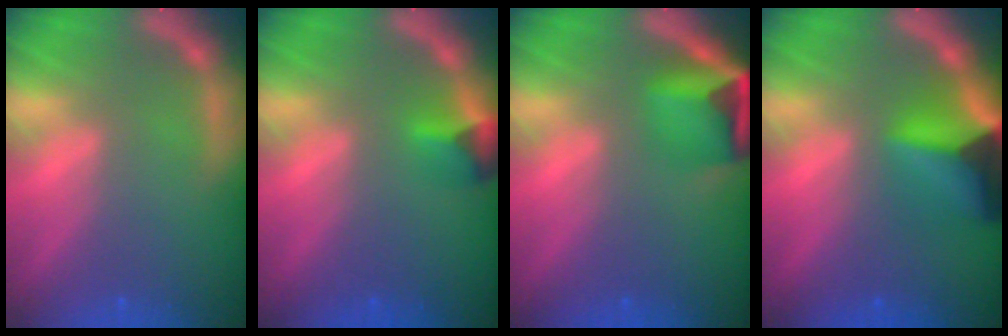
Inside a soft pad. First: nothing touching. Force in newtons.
{"total": 2.4}
{"total": 6.0}
{"total": 9.0}